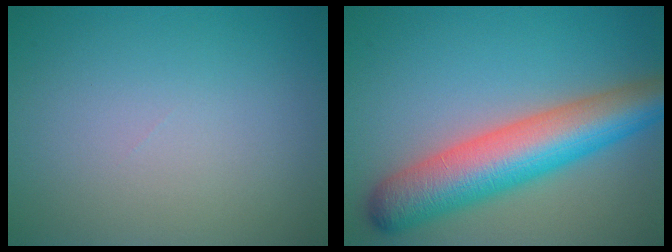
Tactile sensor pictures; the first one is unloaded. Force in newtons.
{"total": 9.1, "press": 9.1, "slide": 0.3}